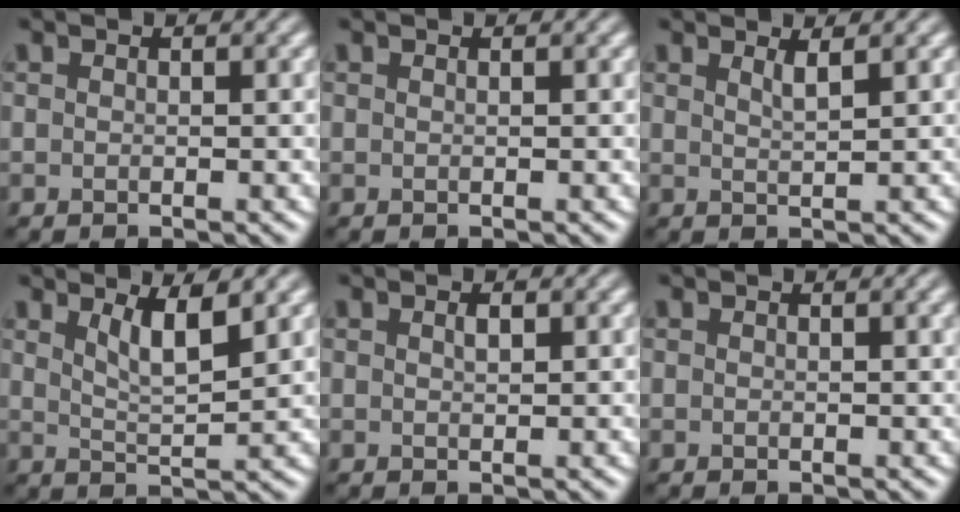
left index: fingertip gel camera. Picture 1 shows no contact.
{"total": 0.0}
{"total": 1.5, "force": [0.9, 0.4, 1.1], "torque": [-0.010, 0.001, 0.012]}
{"total": 3.4, "force": [2.0, 0.8, 2.7], "torque": [-0.044, -0.006, 0.038]}
{"total": 0.8, "force": [0.4, 0.3, 0.6], "torque": [-0.012, 0.000, 0.007]}
{"total": 0.8, "force": [0.3, 0.1, 0.7], "torque": [-0.009, 0.004, 0.005]}